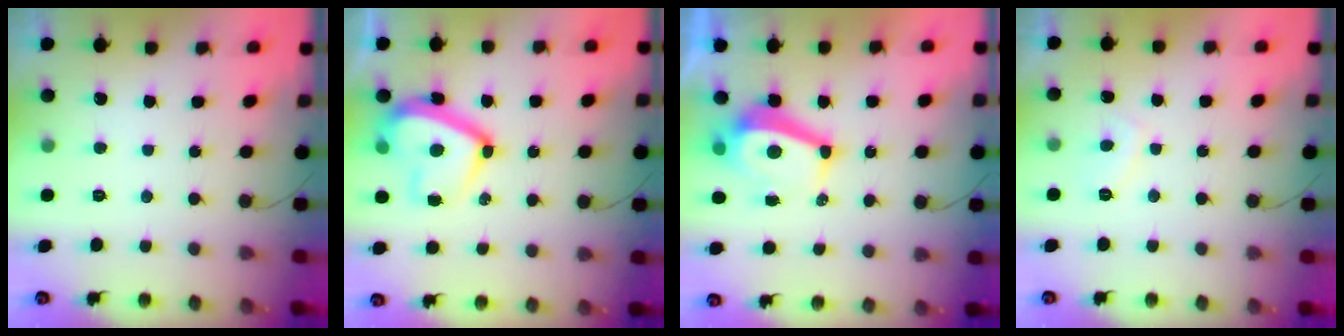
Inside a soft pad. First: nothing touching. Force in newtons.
{"total": 15.0, "press": 14.9, "slide": 1.6}
{"total": 8.6, "press": 8.5, "slide": 0.9}
{"total": 2.9, "press": 2.8, "slide": 0.7}